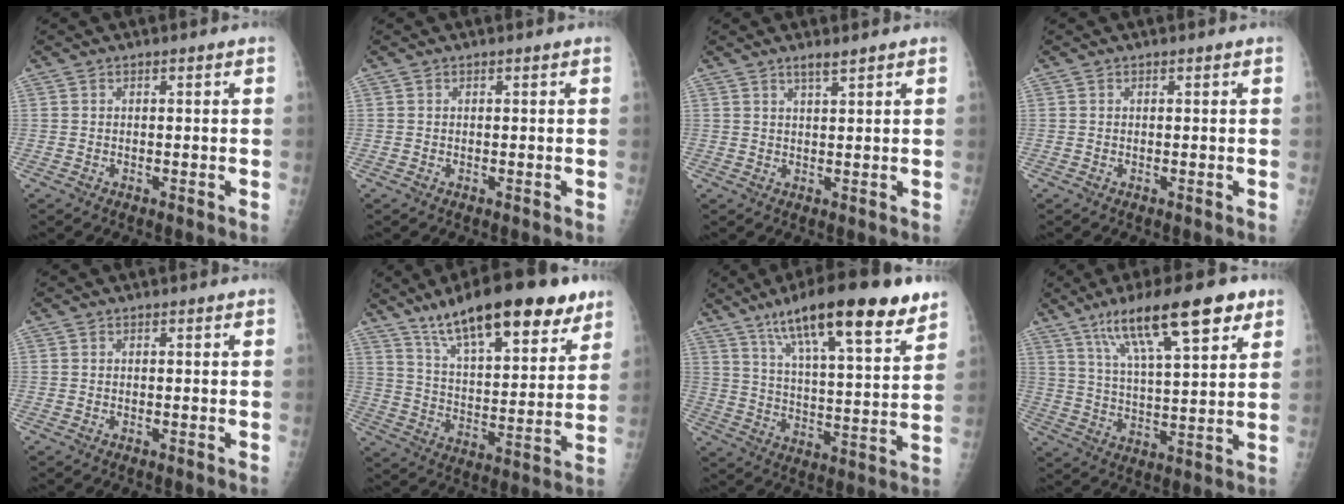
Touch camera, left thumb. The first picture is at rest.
{"total": 0.0}
{"total": 2.1, "force": [1.6, 0.0, 1.3], "torque": [-0.025, -0.009, 0.032]}
{"total": 0.0}
{"total": 0.0}
{"total": 22.7, "force": [15.1, 7.2, 15.3], "torque": [-0.204, -0.048, 0.243]}
{"total": 21.4, "force": [13.8, 5.1, 15.6], "torque": [-0.226, -0.042, 0.222]}
{"total": 18.0, "force": [10.5, 4.7, 13.8], "torque": [-0.205, -0.022, 0.176]}